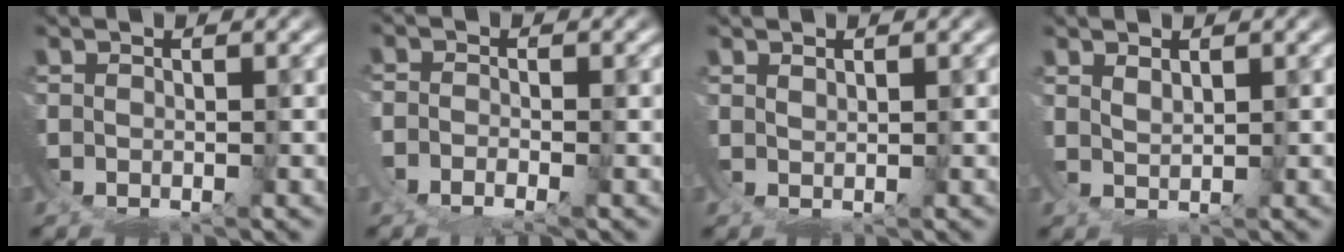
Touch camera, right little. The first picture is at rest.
{"total": 1.1, "force": [-0.7, -0.7, 0.4], "torque": [0.001, -0.001, -0.010]}
{"total": 1.5, "force": [1.3, -0.6, -0.4], "torque": [0.011, 0.001, 0.024]}
{"total": 2.1, "force": [2.1, 0.3, 0.1], "torque": [-0.005, 0.005, 0.031]}